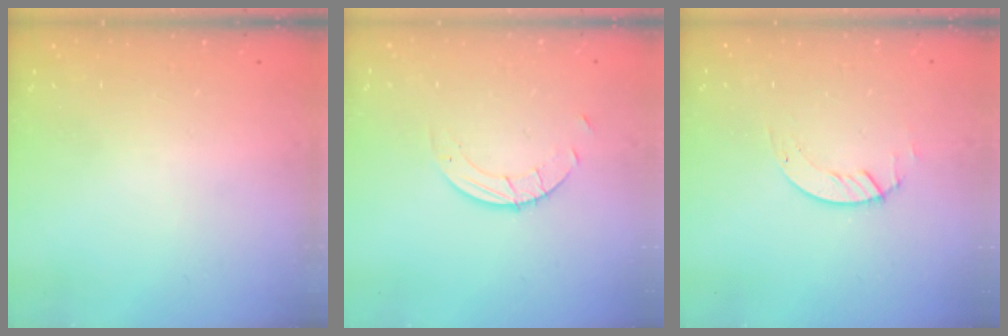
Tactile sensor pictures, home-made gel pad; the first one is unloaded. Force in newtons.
{"total": 2.5, "press": 2.5, "slide": 0.2}
{"total": 1.3, "press": 1.2, "slide": 0.1}